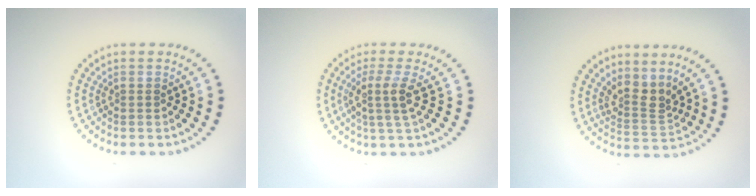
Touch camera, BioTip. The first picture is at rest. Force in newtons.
{"total": 2.6, "press": 2.0, "slide": 1.7}
{"total": 2.8, "press": 2.0, "slide": 1.9}